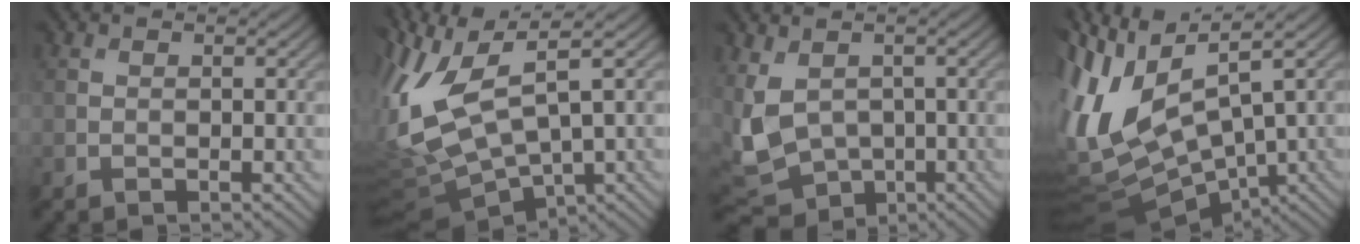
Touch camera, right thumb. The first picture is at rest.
{"total": 11.8, "force": [1.8, 4.7, 10.7], "torque": [-0.255, -0.007, 0.040]}
{"total": 9.3, "force": [-0.6, 6.6, 6.6], "torque": [-0.183, -0.031, -0.002]}
{"total": 14.3, "force": [0.0, 6.0, 13.0], "torque": [-0.307, 0.000, 0.024]}